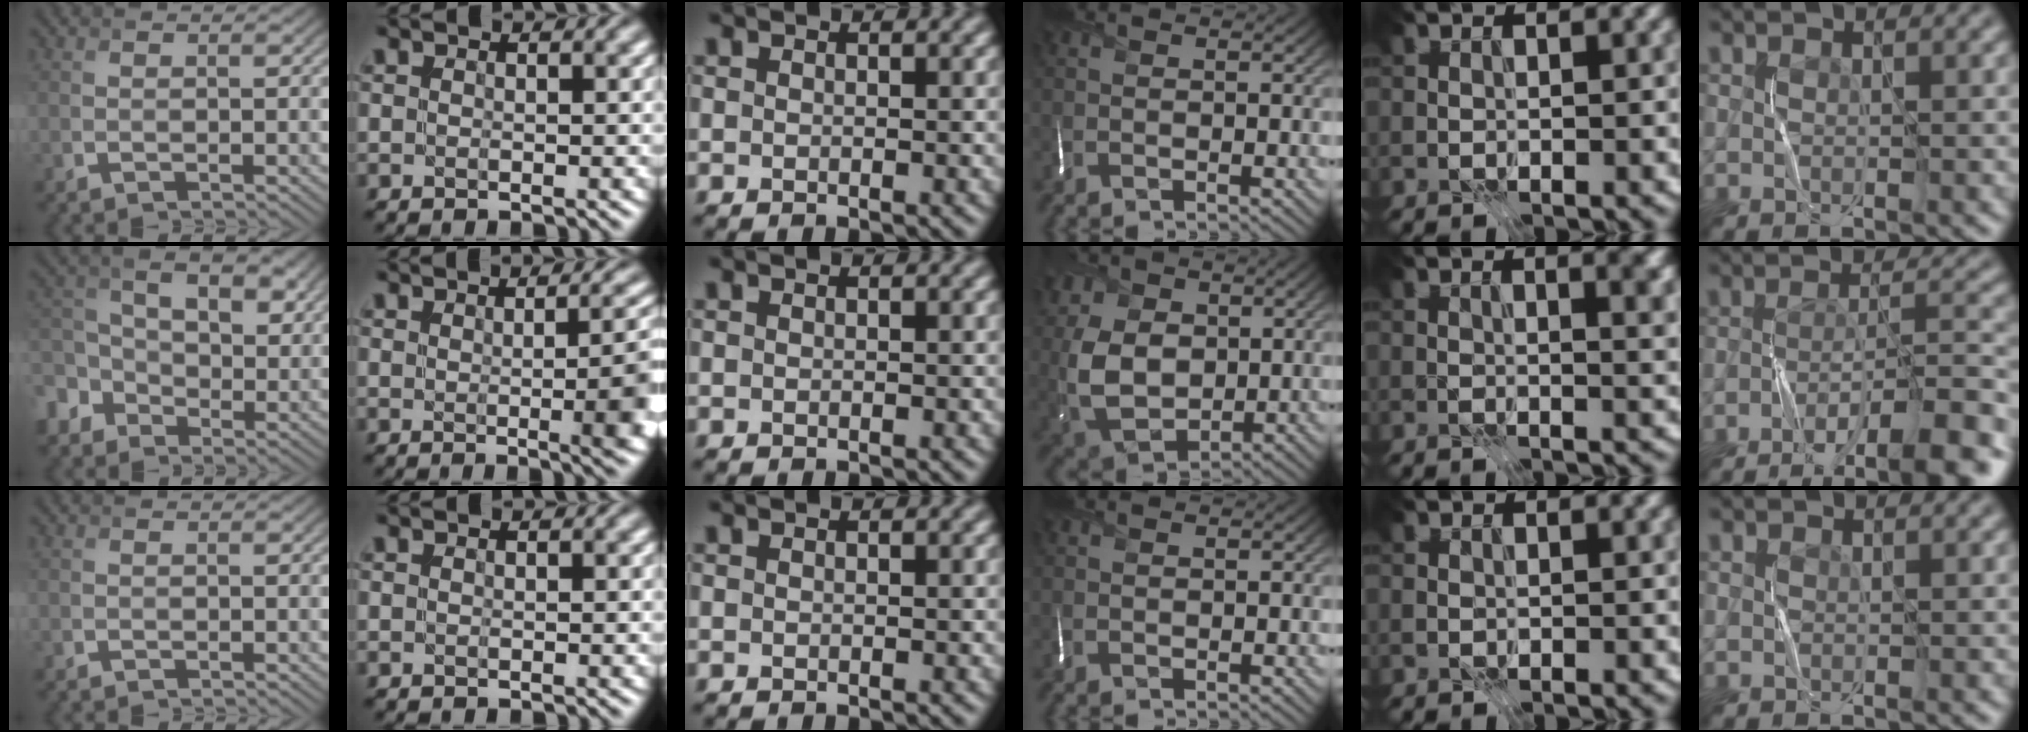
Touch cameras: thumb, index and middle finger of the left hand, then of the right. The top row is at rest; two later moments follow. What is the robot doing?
{"motion": "fold", "object": "scarf"}